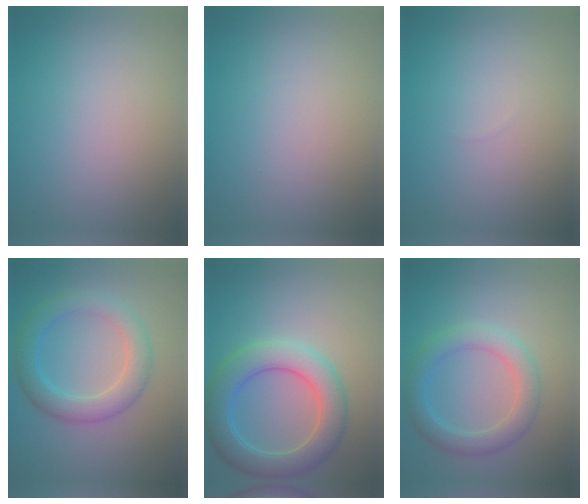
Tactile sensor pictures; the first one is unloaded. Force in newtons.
{"total": 0.0}
{"total": 0.0}
{"total": 4.2, "press": 4.2, "slide": 0.1}
{"total": 6.1, "press": 6.1, "slide": 0.3}
{"total": 3.8, "press": 3.8, "slide": 0.2}